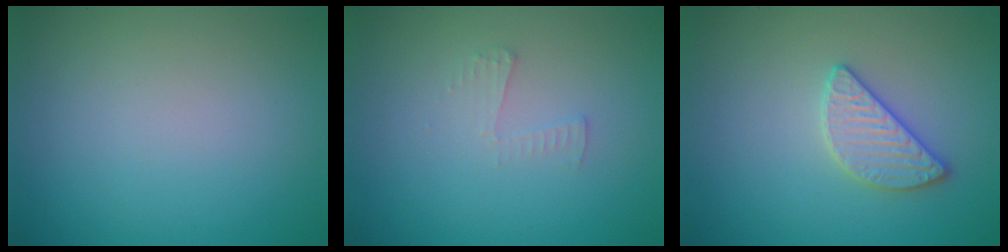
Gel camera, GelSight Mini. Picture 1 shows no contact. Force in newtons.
{"total": 1.0, "press": 1.0, "slide": 0.0}
{"total": 2.6, "press": 2.6, "slide": 0.4}